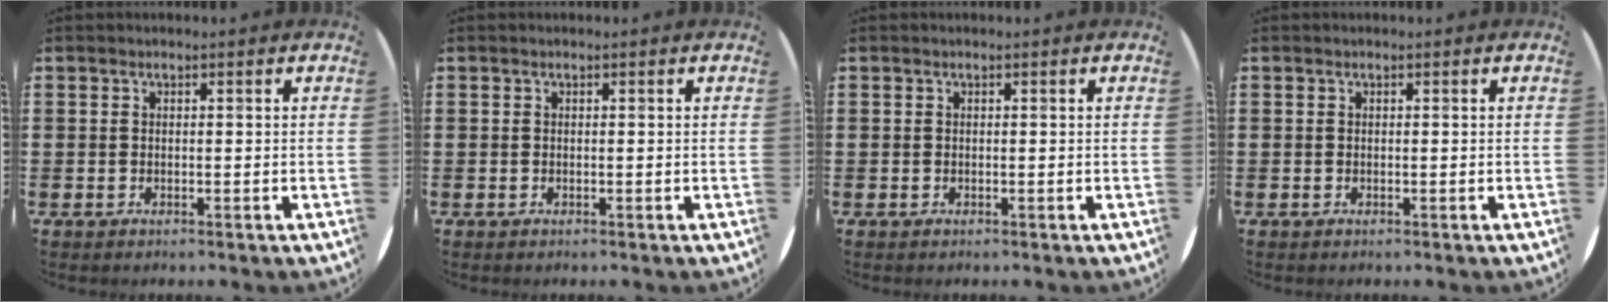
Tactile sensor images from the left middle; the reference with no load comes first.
{"total": 0.0}
{"total": 0.0}
{"total": 0.0}